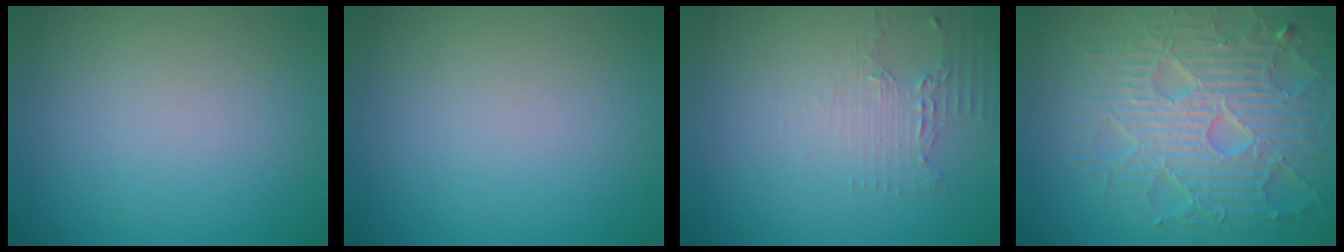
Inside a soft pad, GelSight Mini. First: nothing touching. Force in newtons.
{"total": 0.0}
{"total": 2.0, "press": 1.5, "slide": 1.3}
{"total": 8.0, "press": 6.1, "slide": 5.1}